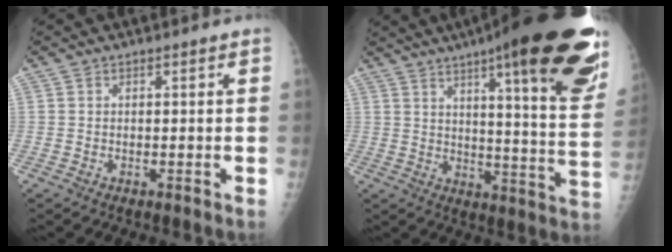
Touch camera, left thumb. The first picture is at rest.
{"total": 30.3, "force": [17.7, 5.8, 23.9], "torque": [-0.250, -0.050, 0.238]}